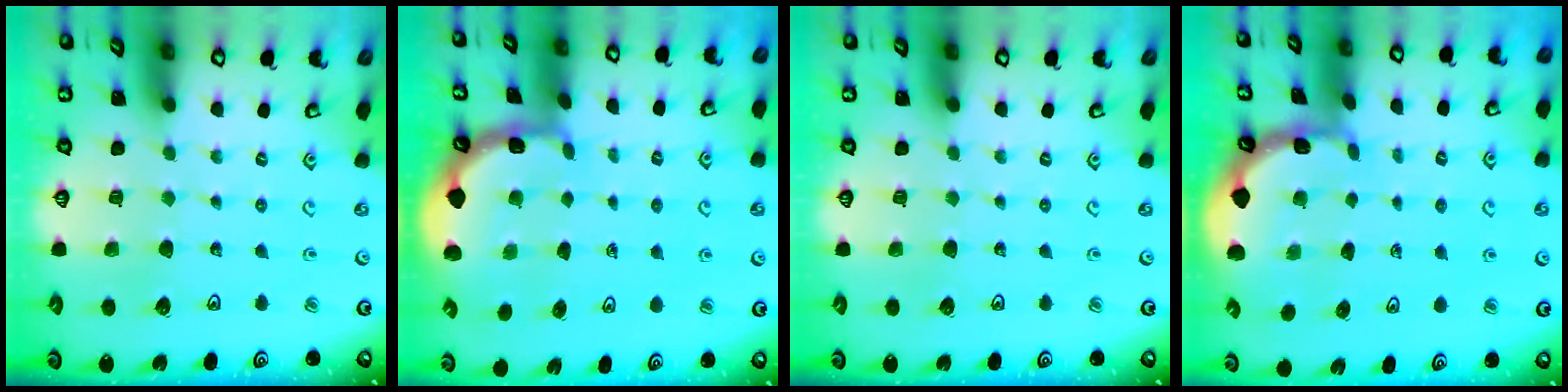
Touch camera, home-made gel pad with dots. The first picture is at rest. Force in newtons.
{"total": 1.9, "press": 1.9, "slide": 0.2}
{"total": 0.0}
{"total": 1.5, "press": 1.5, "slide": 0.2}